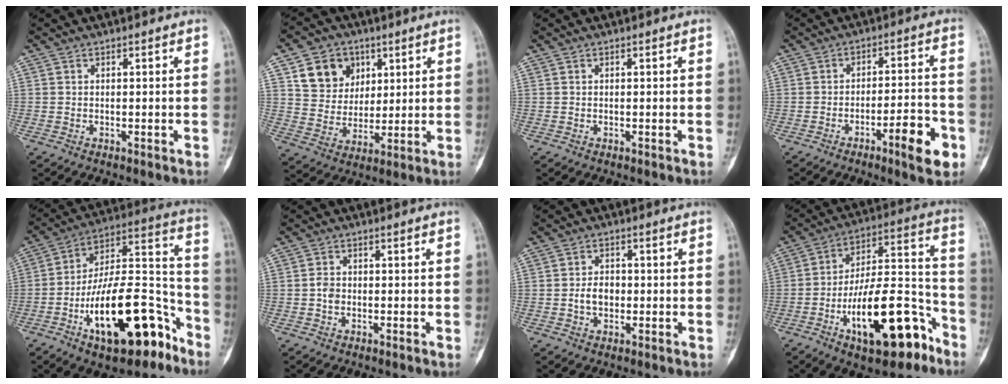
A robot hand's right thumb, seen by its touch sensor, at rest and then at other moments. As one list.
[{"total": 11.4, "force": [5.0, 9.4, 4.0], "torque": [-0.033, -0.016, 0.094]}, {"total": 0.0}, {"total": 9.5, "force": [-4.5, 2.2, 8.0], "torque": [-0.110, 0.029, -0.066]}, {"total": 25.0, "force": [-12.2, 10.4, 19.1], "torque": [-0.282, 0.093, -0.193]}, {"total": 2.1, "force": [-0.4, 1.6, 1.2], "torque": [-0.015, 0.006, -0.014]}, {"total": 4.1, "force": [-0.5, 3.0, 2.7], "torque": [-0.038, 0.009, -0.011]}, {"total": 22.1, "force": [-11.0, 8.7, 17.1], "torque": [-0.262, 0.081, -0.171]}]